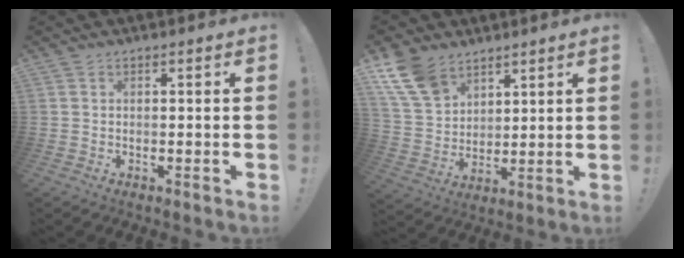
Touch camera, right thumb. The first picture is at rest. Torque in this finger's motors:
{"motor_torque": [-0.10, 0.50, 0.50, 0.72, 0.02]}